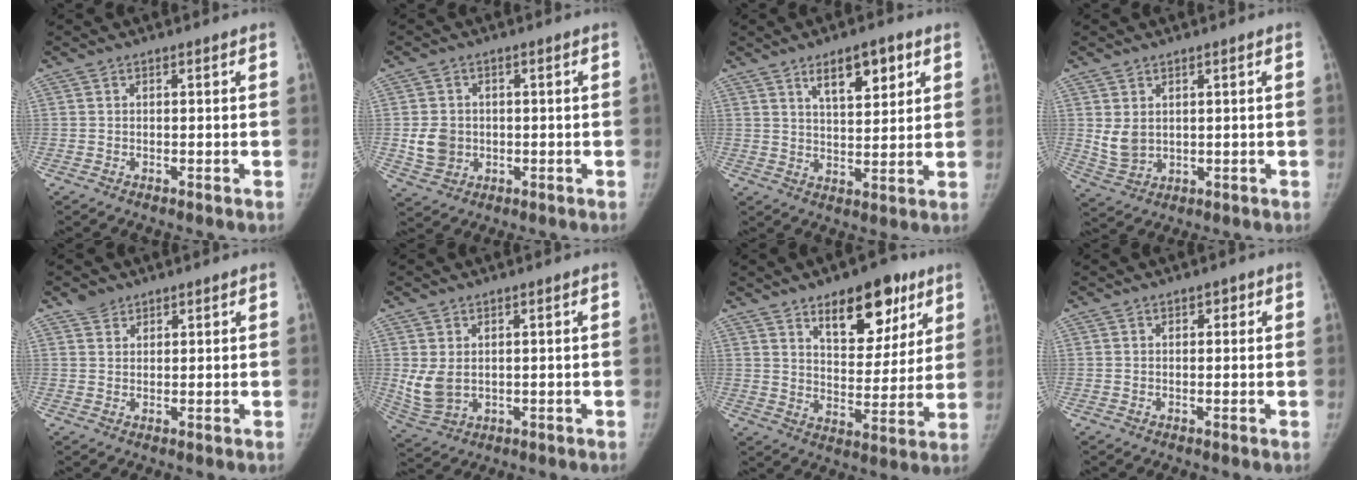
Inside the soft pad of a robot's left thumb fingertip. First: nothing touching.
{"total": 5.9, "force": [-0.2, 5.1, 2.9], "torque": [-0.038, 0.000, 0.004]}
{"total": 8.9, "force": [4.8, 3.7, 6.5], "torque": [-0.078, -0.027, 0.079]}
{"total": 5.1, "force": [1.5, 3.8, 3.1], "torque": [-0.054, -0.016, 0.045]}
{"total": 2.6, "force": [2.0, 1.6, 0.3], "torque": [0.008, -0.006, 0.034]}
{"total": 6.1, "force": [1.1, 4.3, 4.3], "torque": [-0.092, -0.011, 0.038]}
{"total": 15.8, "force": [9.4, 7.9, 9.9], "torque": [-0.086, -0.049, 0.143]}
{"total": 1.2, "force": [0.7, 0.8, 0.6], "torque": [0.005, -0.002, 0.007]}